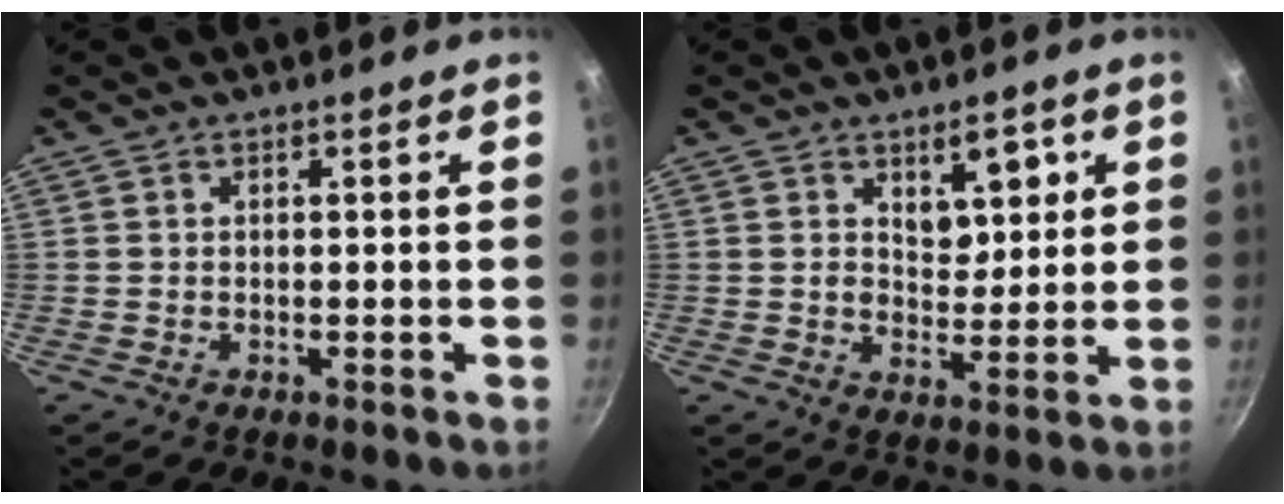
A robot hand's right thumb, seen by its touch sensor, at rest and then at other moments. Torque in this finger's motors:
{"motor_torque": [0.91, 0.74, 0.38, 0.55, 0.21]}